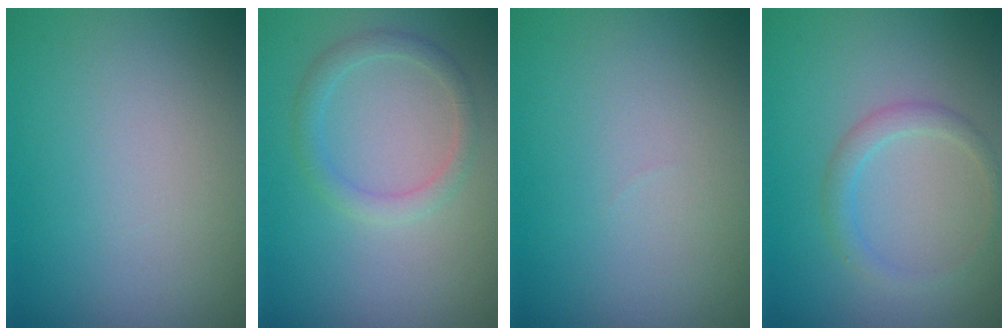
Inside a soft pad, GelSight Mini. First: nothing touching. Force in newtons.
{"total": 1.9, "press": 1.9, "slide": 0.1}
{"total": 0.0}
{"total": 1.6, "press": 1.6, "slide": 0.1}